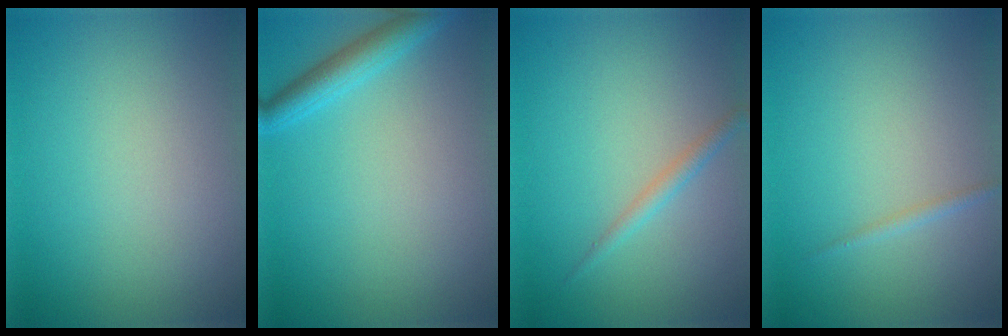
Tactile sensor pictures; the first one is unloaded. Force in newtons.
{"total": 2.7, "press": 2.7, "slide": 0.1}
{"total": 1.3, "press": 1.3, "slide": 0.1}
{"total": 0.7, "press": 0.7, "slide": 0.0}